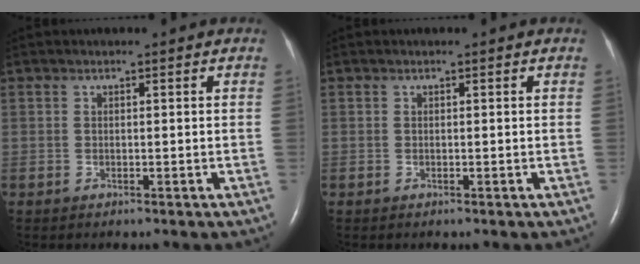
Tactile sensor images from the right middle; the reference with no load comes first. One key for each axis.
{"total": 0.0}